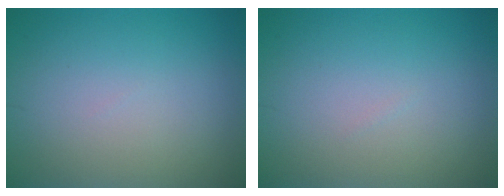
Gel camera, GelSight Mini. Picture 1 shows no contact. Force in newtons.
{"total": 0.0}